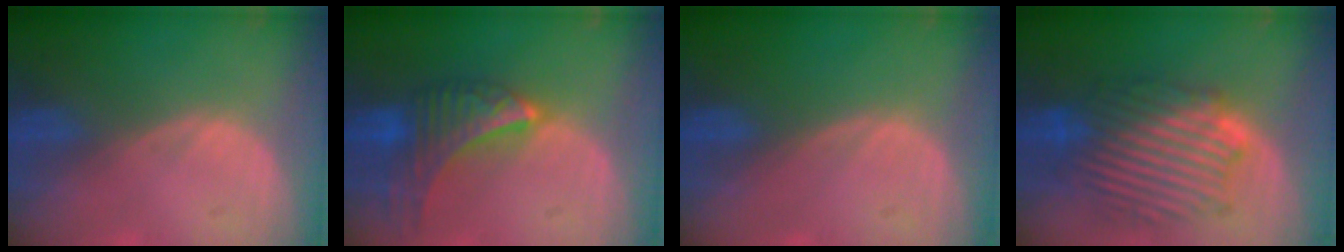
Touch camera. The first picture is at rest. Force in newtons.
{"total": 9.0, "press": 8.0, "slide": 4.2}
{"total": 0.0}
{"total": 10.2, "press": 10.2, "slide": 0.4}